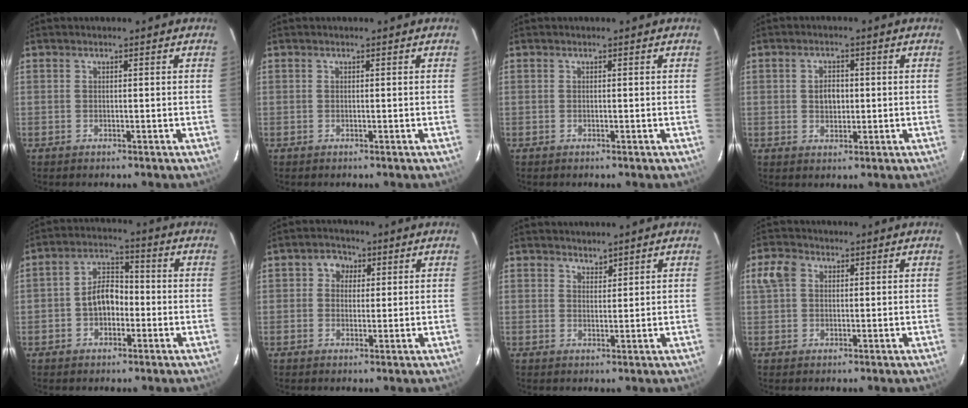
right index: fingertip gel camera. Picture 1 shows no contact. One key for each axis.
{"total": 0.0}
{"total": 0.0}
{"total": 3.6, "fx": 0.2, "fy": 2.7, "fz": 2.3, "tx": -0.039, "ty": 0.007, "tz": 0.006}
{"total": 6.9, "fx": -1.6, "fy": 4.8, "fz": 4.7, "tx": -0.083, "ty": 0.023, "tz": -0.021}
{"total": 3.6, "fx": 0.9, "fy": 3.4, "fz": 1.1, "tx": -0.012, "ty": 0.014, "tz": 0.011}
{"total": 1.7, "fx": 1.6, "fy": 0.6, "fz": 0.2, "tx": -0.001, "ty": 0.000, "tz": 0.028}
{"total": 4.4, "fx": 1.1, "fy": 3.5, "fz": 2.5, "tx": -0.054, "ty": 0.017, "tz": 0.020}